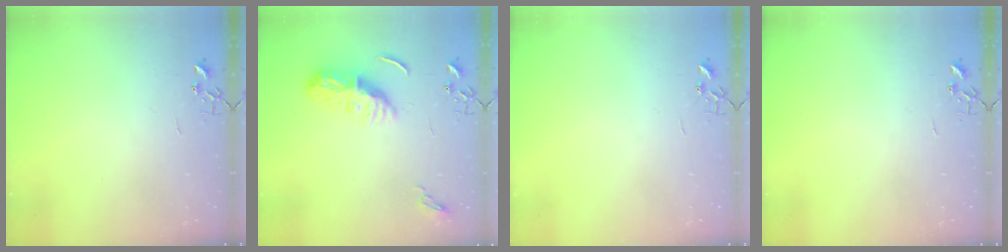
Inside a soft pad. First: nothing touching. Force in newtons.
{"total": 8.5, "press": 8.5, "slide": 0.3}
{"total": 0.0}
{"total": 0.0}